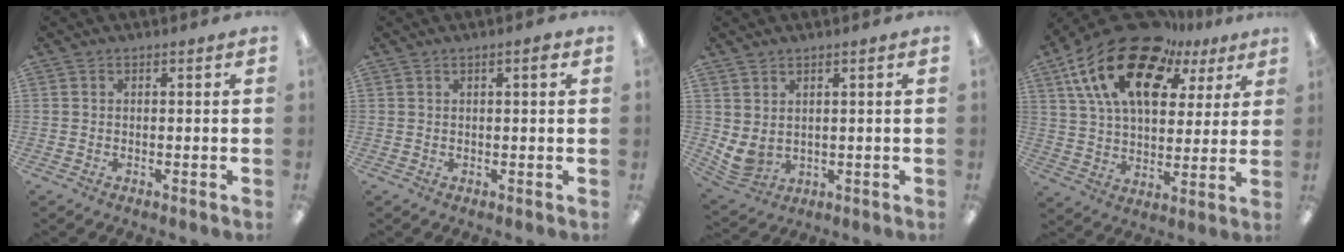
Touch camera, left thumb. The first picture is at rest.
{"total": 1.9, "force": [0.9, 0.3, 1.6], "torque": [-0.027, 0.001, 0.013]}
{"total": 4.3, "force": [1.7, 3.0, 2.5], "torque": [-0.069, -0.013, 0.032]}
{"total": 21.8, "force": [12.6, 11.6, 13.6], "torque": [-0.261, -0.067, 0.220]}